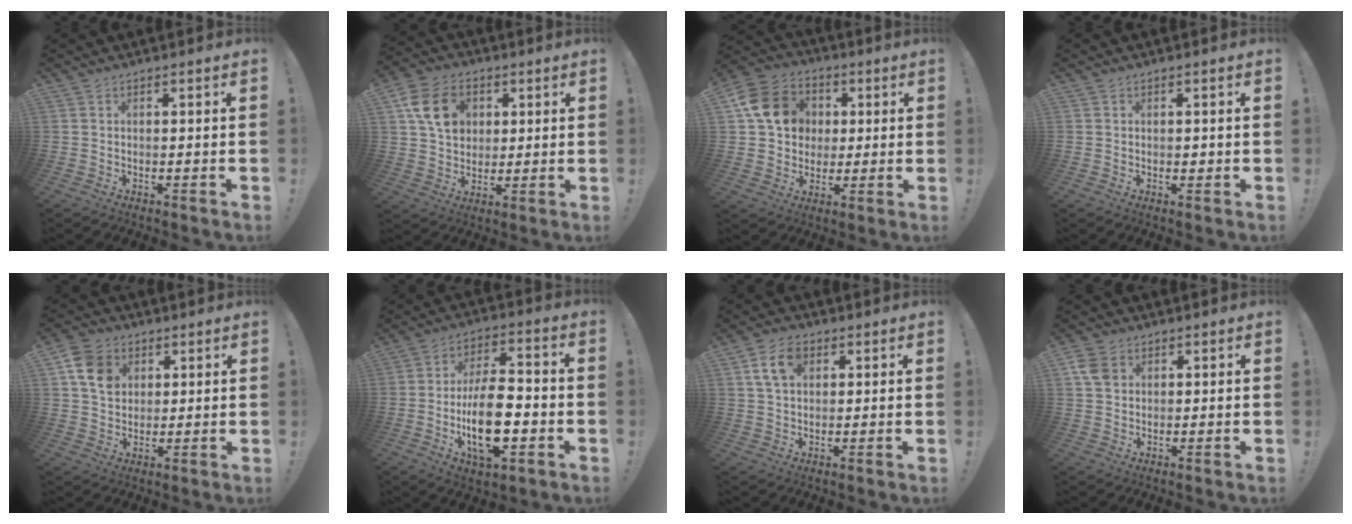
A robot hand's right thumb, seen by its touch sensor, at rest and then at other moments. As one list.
[{"total": 14.2, "force": [4.8, 11.1, 7.4], "torque": [-0.114, -0.007, 0.096]}, {"total": 15.0, "force": [3.3, 12.7, 7.3], "torque": [-0.100, 0.009, 0.072]}, {"total": 0.6, "force": [0.0, 0.6, 0.3], "torque": [0.001, 0.000, -0.002]}, {"total": 10.5, "force": [4.0, 8.2, 5.1], "torque": [-0.078, -0.004, 0.082]}, {"total": 17.6, "force": [-4.3, 8.4, 14.9], "torque": [-0.268, 0.007, -0.070]}, {"total": 8.4, "force": [2.9, 5.6, 5.5], "torque": [-0.098, 0.005, 0.054]}, {"total": 5.9, "force": [2.1, 4.6, 2.9], "torque": [-0.045, 0.006, 0.044]}]